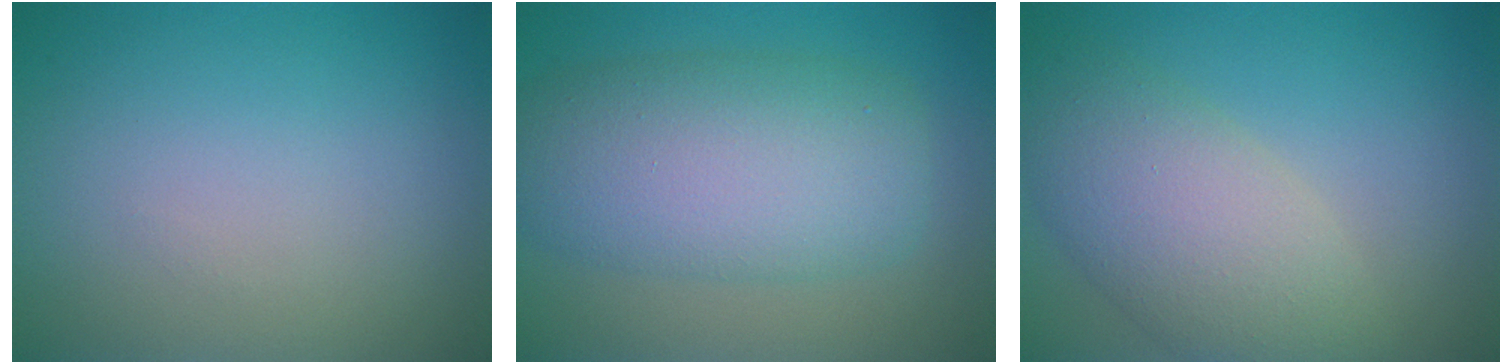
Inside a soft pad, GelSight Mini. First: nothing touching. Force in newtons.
{"total": 8.4, "press": 8.3, "slide": 0.4}
{"total": 6.5, "press": 6.5, "slide": 0.3}